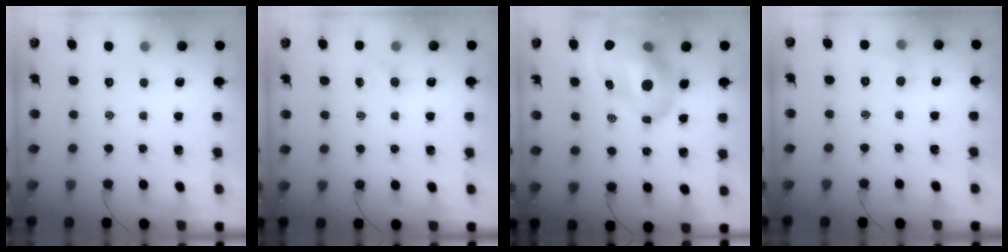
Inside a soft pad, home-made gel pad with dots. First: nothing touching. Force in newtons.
{"total": 2.8, "press": 2.7, "slide": 0.8}
{"total": 17.3, "press": 16.5, "slide": 5.1}
{"total": 4.0, "press": 3.8, "slide": 1.2}